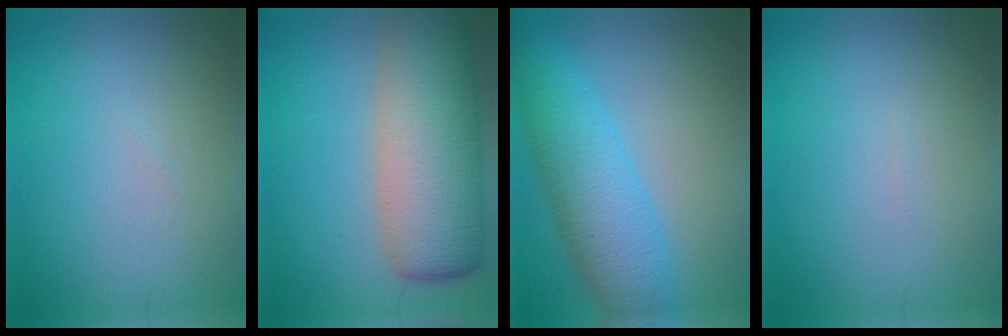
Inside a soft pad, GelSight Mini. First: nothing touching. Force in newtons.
{"total": 11.3, "press": 11.3, "slide": 0.7}
{"total": 6.5, "press": 6.5, "slide": 0.1}
{"total": 0.0}